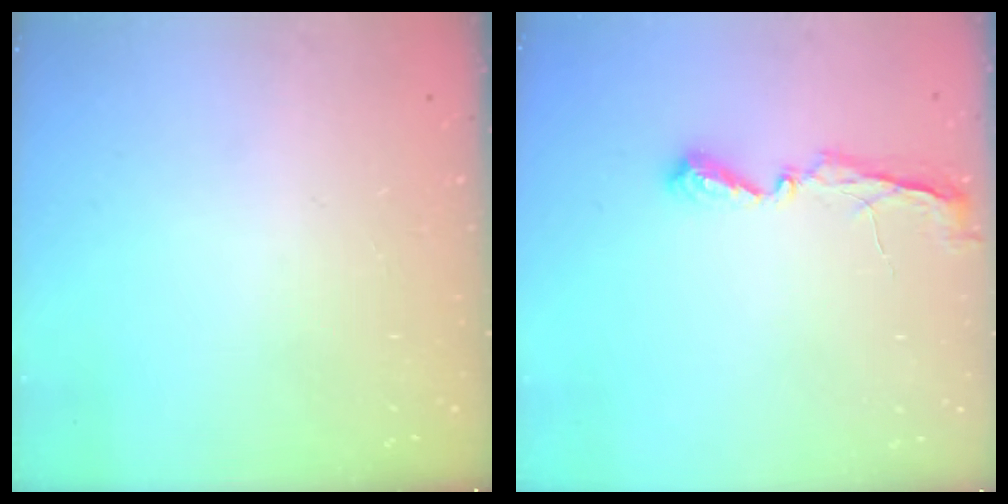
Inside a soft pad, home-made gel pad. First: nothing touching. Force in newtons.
{"total": 5.8, "press": 5.8, "slide": 0.3}